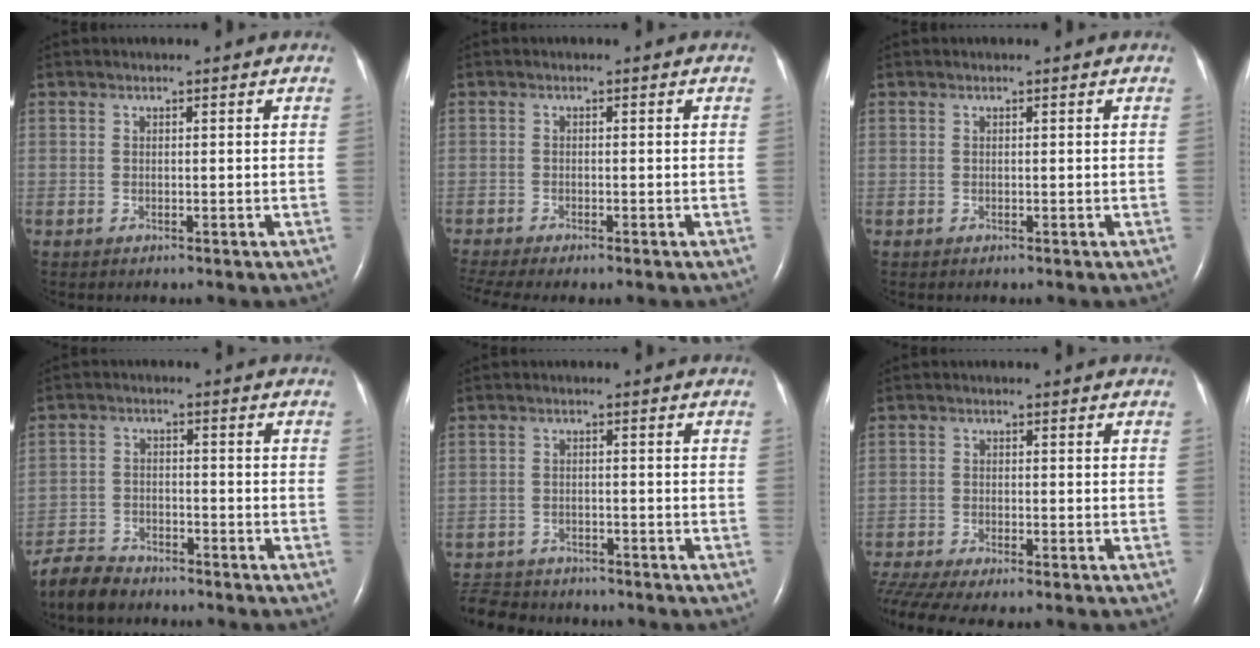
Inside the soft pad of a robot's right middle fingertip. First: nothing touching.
{"total": 5.1, "force": [-4.1, 0.6, 2.9], "torque": [-0.052, -0.006, -0.067]}
{"total": 0.0}
{"total": 5.8, "force": [-5.4, 1.7, 1.0], "torque": [-0.027, -0.015, -0.102]}
{"total": 8.9, "force": [-8.1, 3.0, 2.0], "torque": [-0.046, -0.002, -0.122]}
{"total": 9.3, "force": [-7.8, 1.2, 4.8], "torque": [-0.089, -0.007, -0.126]}